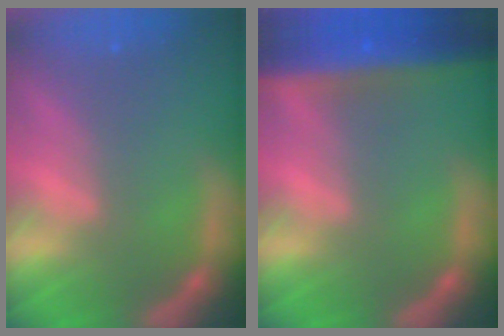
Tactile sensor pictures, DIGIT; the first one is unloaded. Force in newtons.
{"total": 9.5}